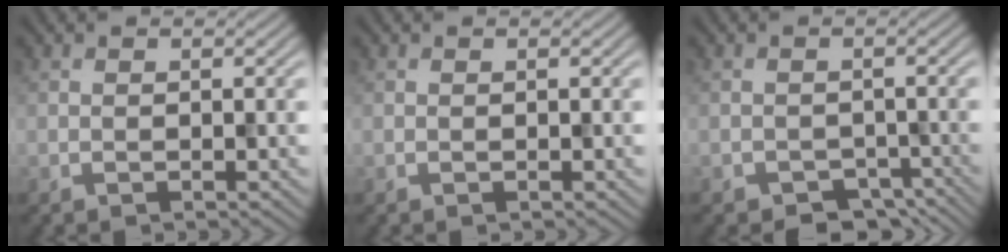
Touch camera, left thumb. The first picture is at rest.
{"total": 0.0}
{"total": 3.2, "force": [-2.5, 1.8, 0.9], "torque": [-0.009, -0.011, -0.039]}